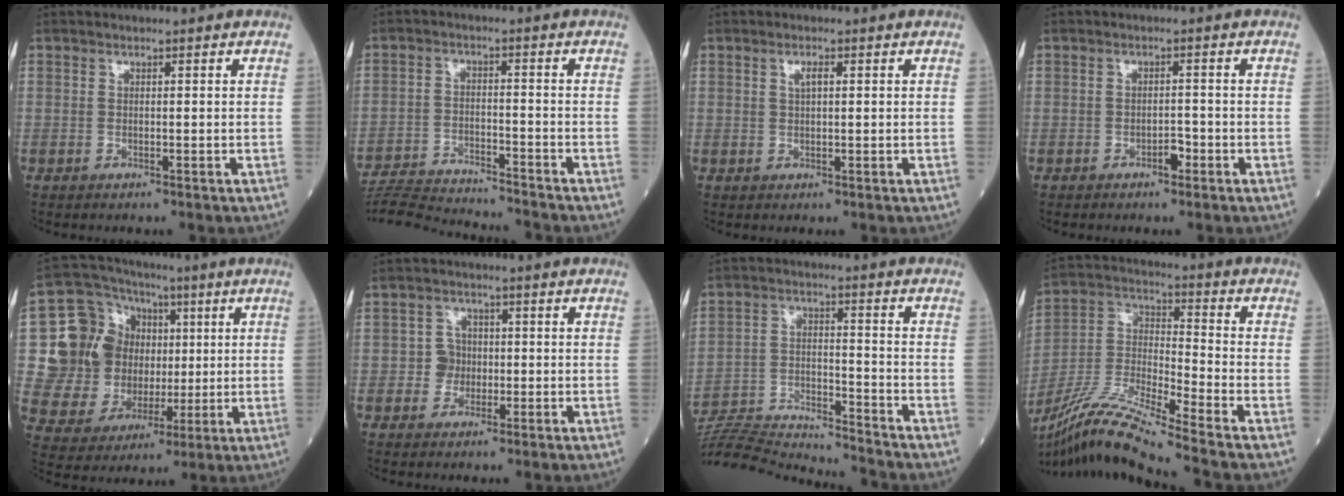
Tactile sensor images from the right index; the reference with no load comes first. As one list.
[{"total": 14.5, "force": [-13.9, -0.1, 3.9], "torque": [-0.064, -0.008, -0.218]}, {"total": 1.6, "force": [0.6, 0.4, 1.4], "torque": [-0.026, 0.002, 0.009]}, {"total": 1.7, "force": [-1.1, 0.7, 1.1], "torque": [-0.013, 0.004, -0.018]}, {"total": 15.2, "force": [2.3, 12.8, 7.9], "torque": [-0.155, 0.047, 0.058]}, {"total": 2.7, "force": [-0.6, 2.6, 0.6], "torque": [-0.007, 0.008, -0.012]}, {"total": 18.4, "force": [-17.9, -0.5, 4.4], "torque": [-0.093, -0.003, -0.287]}, {"total": 16.3, "force": [-13.5, -1.3, 9.0], "torque": [-0.193, -0.017, -0.257]}]